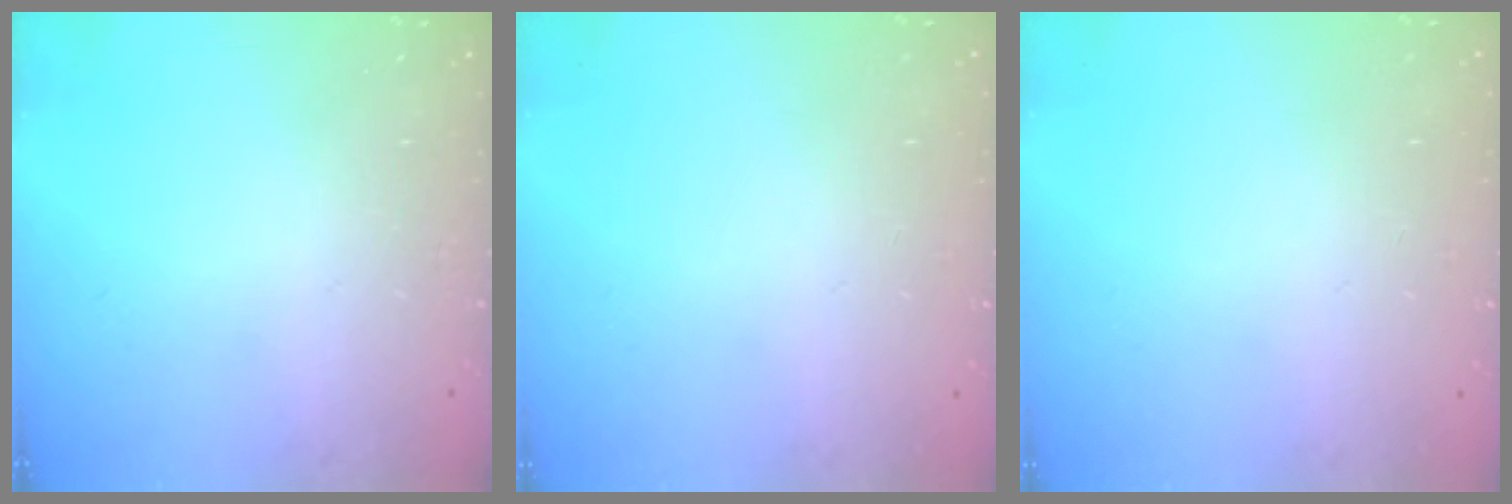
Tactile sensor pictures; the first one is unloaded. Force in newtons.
{"total": 0.0}
{"total": 0.0}